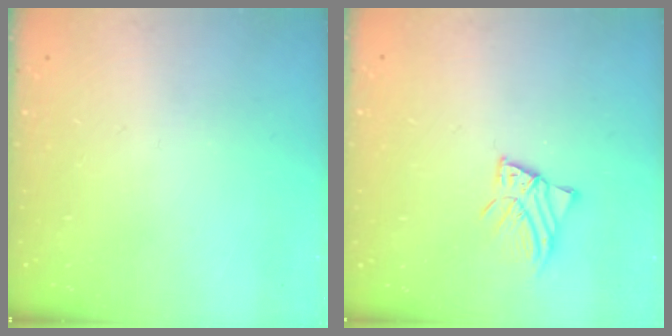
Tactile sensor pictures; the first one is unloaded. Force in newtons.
{"total": 2.9, "press": 2.9, "slide": 0.2}